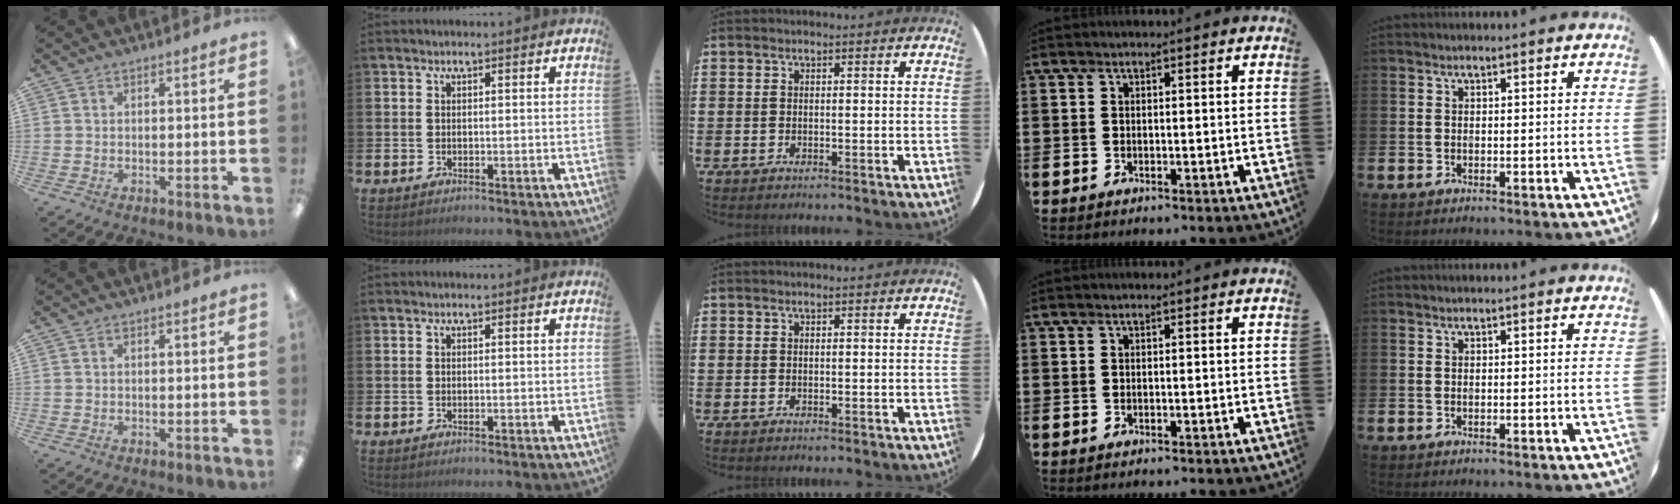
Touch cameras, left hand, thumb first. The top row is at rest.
{}